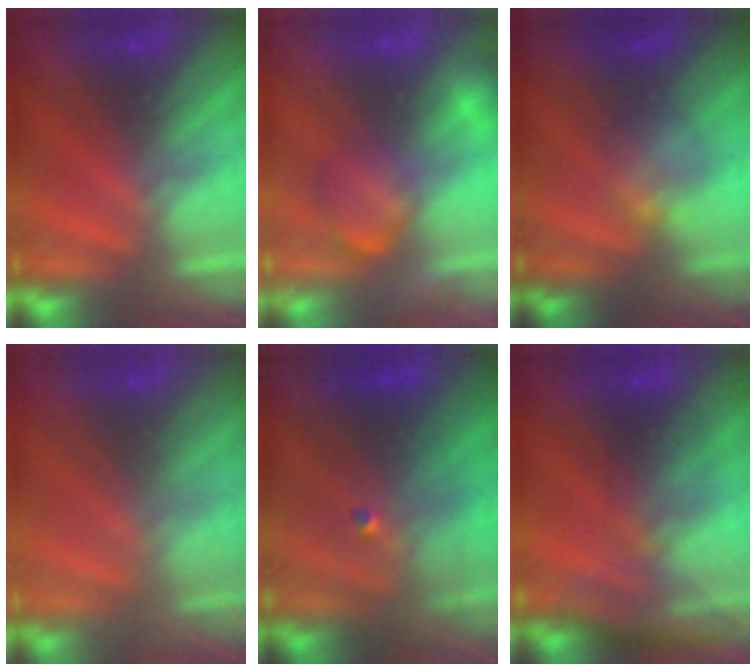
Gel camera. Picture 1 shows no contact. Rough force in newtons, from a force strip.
{"total": 2.4}
{"total": 2.2}
{"total": 8.5}
{"total": 4.4}
{"total": 2.8}